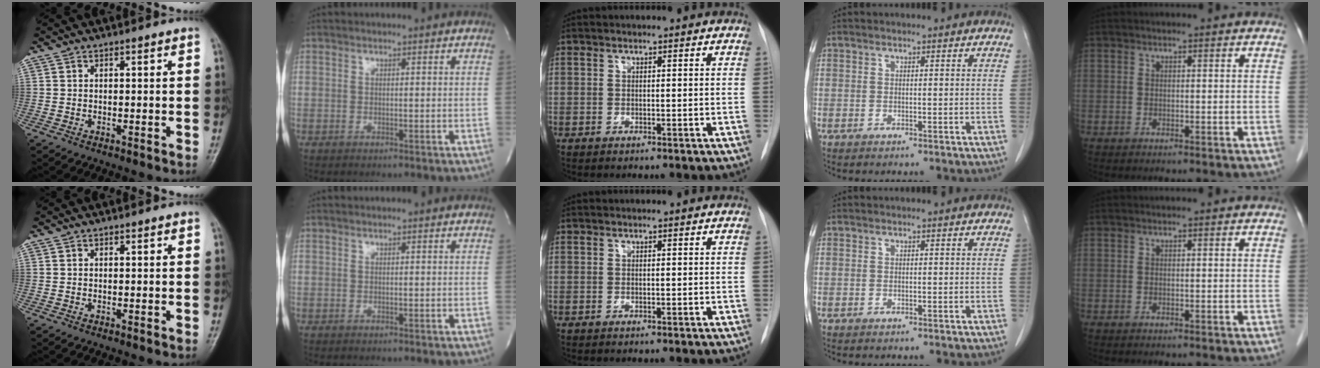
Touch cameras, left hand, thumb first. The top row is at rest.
{}